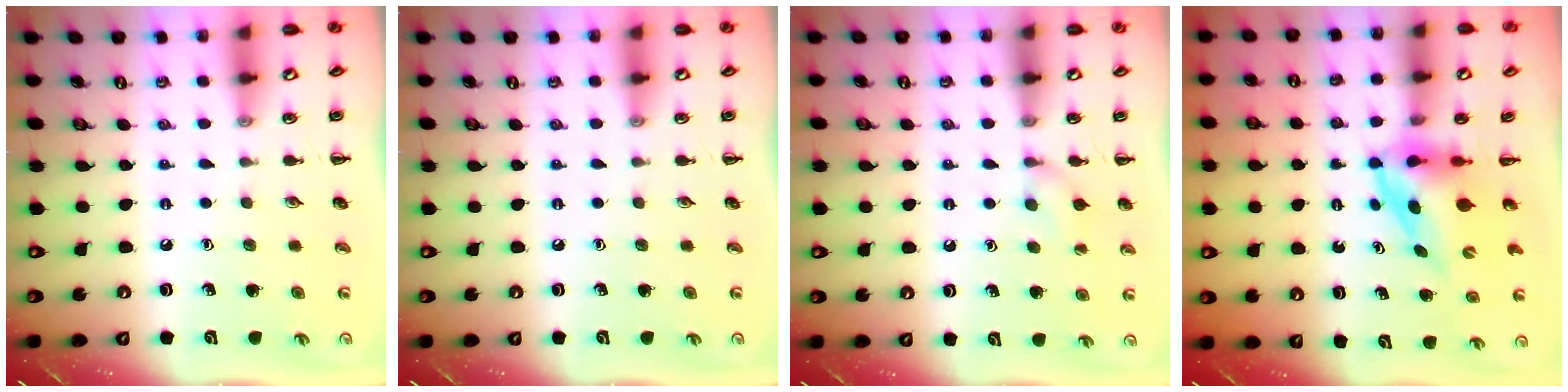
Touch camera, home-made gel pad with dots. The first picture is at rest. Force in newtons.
{"total": 0.0}
{"total": 7.1, "press": 6.9, "slide": 2.0}
{"total": 3.7, "press": 3.7, "slide": 0.7}